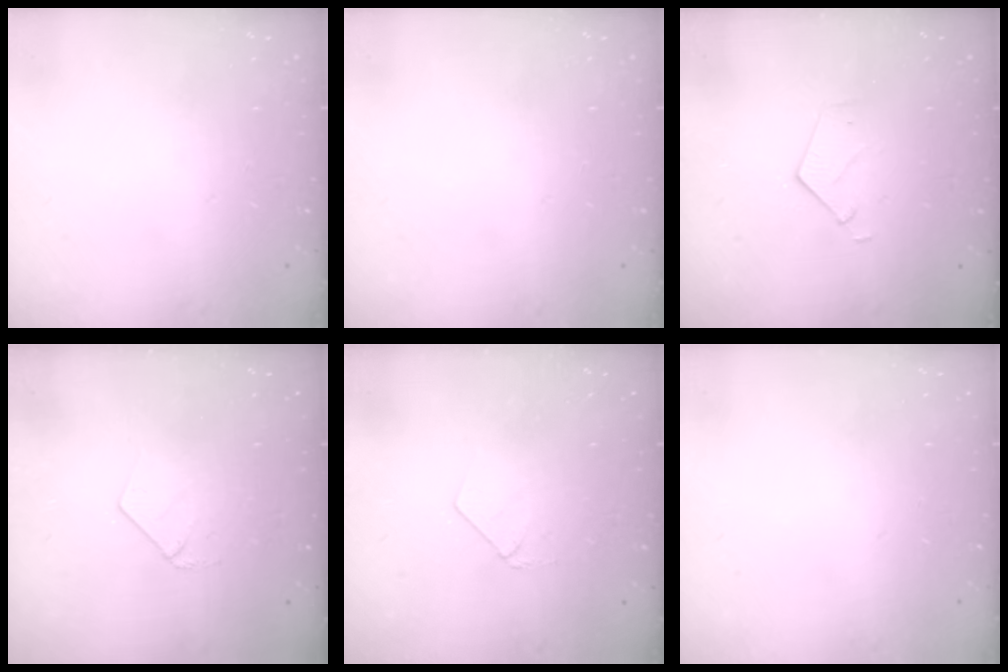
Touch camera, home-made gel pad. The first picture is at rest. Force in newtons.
{"total": 0.0}
{"total": 4.2, "press": 4.2, "slide": 0.3}
{"total": 4.0, "press": 4.0, "slide": 0.3}
{"total": 3.4, "press": 3.4, "slide": 0.2}
{"total": 0.0}